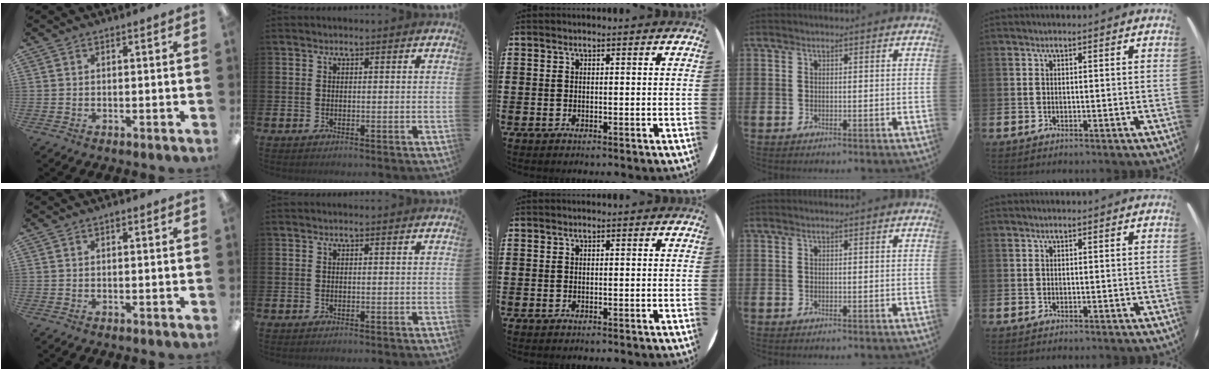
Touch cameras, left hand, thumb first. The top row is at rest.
{"thumb": {"total": 0.7, "force": [0.5, 0.2, 0.5], "torque": [-0.003, 0.001, 0.006]}}